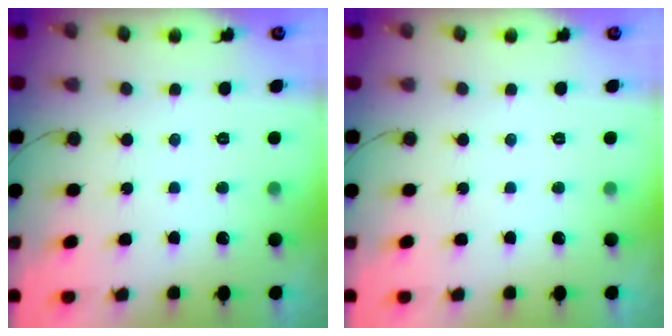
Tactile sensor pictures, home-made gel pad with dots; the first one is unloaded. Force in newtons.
{"total": 0.0}